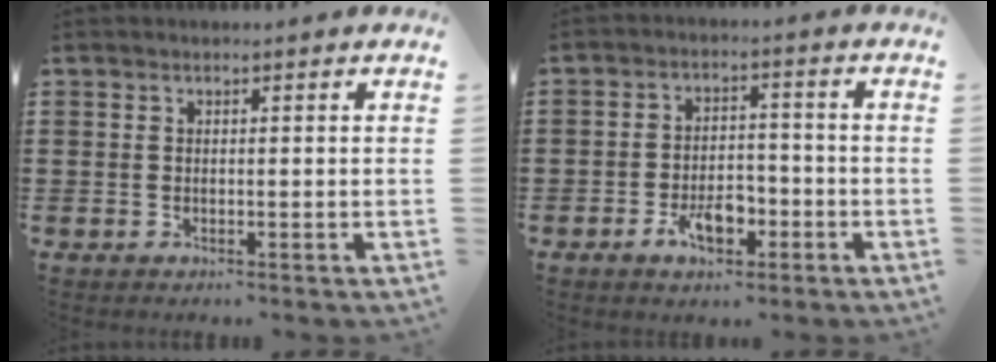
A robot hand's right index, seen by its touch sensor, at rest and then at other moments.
{"total": 5.6, "force": [-2.9, 2.9, 3.9], "torque": [-0.074, 0.005, -0.052]}